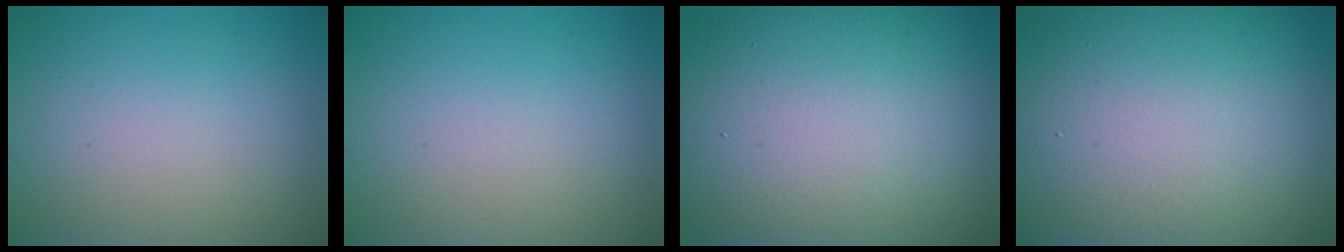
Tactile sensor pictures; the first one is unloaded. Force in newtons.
{"total": 0.0}
{"total": 17.8, "press": 17.7, "slide": 1.5}
{"total": 20.5, "press": 20.4, "slide": 1.5}